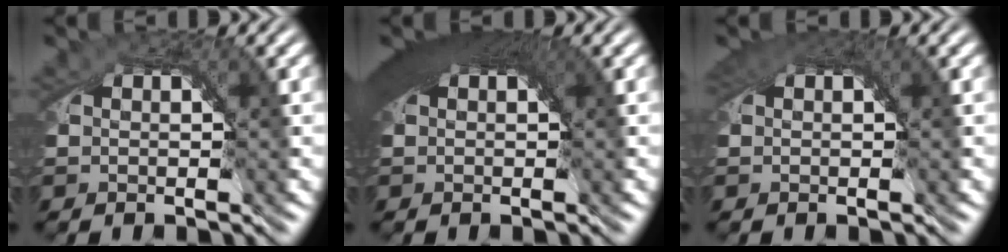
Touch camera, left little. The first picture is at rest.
{"total": 5.3, "force": [1.8, 1.9, 4.7], "torque": [-0.055, 0.016, 0.019]}
{"total": 0.8, "force": [0.3, -0.1, 0.7], "torque": [-0.002, -0.001, 0.006]}